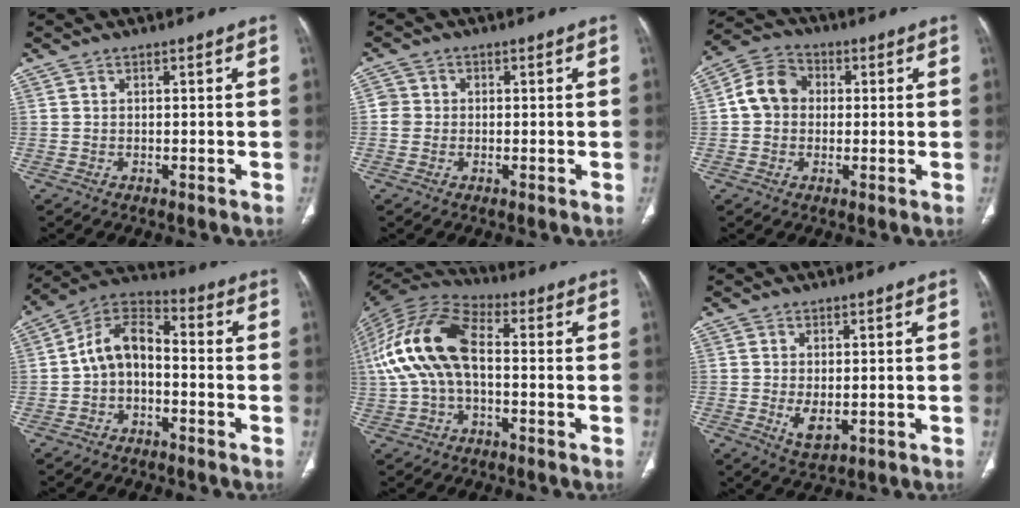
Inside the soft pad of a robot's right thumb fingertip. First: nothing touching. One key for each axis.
{"total": 2.6, "fx": -0.1, "fy": 2.5, "fz": 0.6, "tx": 0.007, "ty": 0.007, "tz": -0.004}
{"total": 8.1, "fx": 0.6, "fy": 6.9, "fz": 4.3, "tx": -0.067, "ty": 0.022, "tz": -0.001}
{"total": 9.5, "fx": -1.7, "fy": 6.2, "fz": 7.0, "tx": -0.114, "ty": 0.041, "tz": -0.046}
{"total": 16.3, "fx": 0.1, "fy": 8.9, "fz": 13.7, "tx": -0.289, "ty": 0.038, "tz": -0.004}
{"total": 3.9, "fx": -0.6, "fy": 2.0, "fz": 3.3, "tx": -0.056, "ty": -0.010, "tz": 0.000}